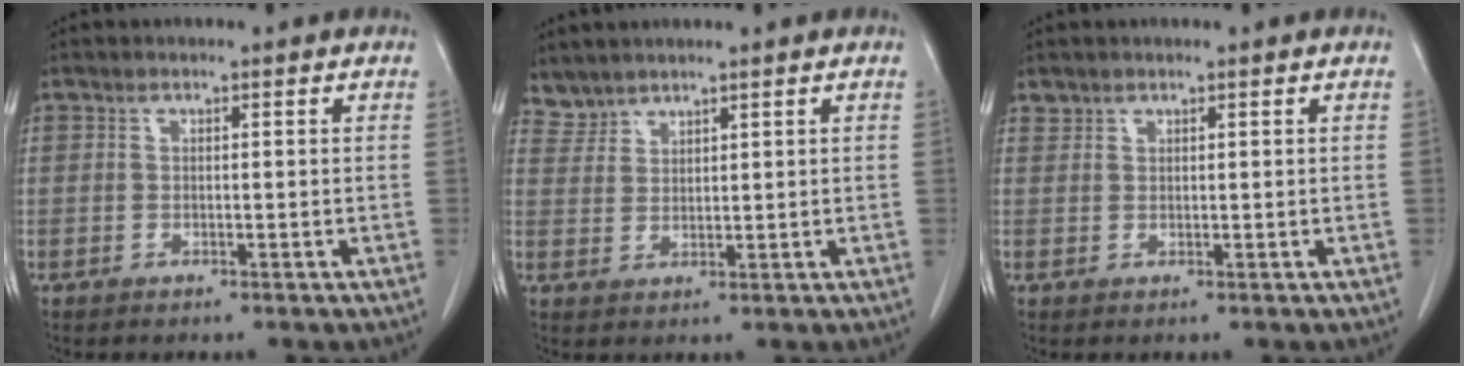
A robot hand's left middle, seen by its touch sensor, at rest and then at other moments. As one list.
[{"total": 2.7, "force": [2.6, 0.6, -0.5], "torque": [0.009, 0.010, 0.058]}, {"total": 0.9, "force": [0.8, 0.4, -0.1], "torque": [0.005, 0.003, 0.014]}]